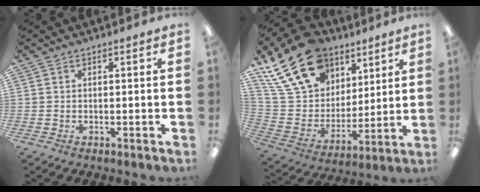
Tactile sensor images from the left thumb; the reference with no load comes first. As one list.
[{"total": 23.2, "force": [13.9, 15.1, 10.8], "torque": [-0.202, -0.057, 0.264]}]